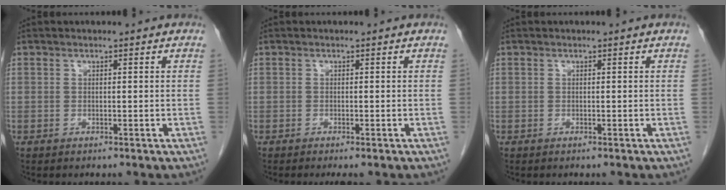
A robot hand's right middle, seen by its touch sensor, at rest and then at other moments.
{"total": 1.5, "force": [-1.3, 0.0, 0.9], "torque": [-0.014, -0.006, -0.017]}
{"total": 0.0}